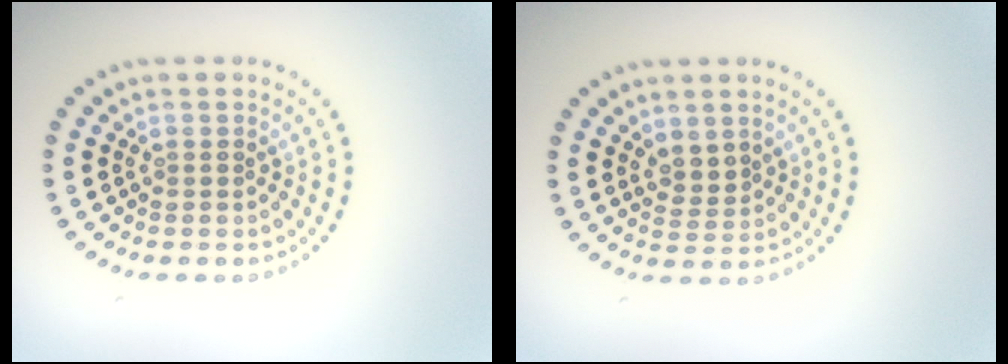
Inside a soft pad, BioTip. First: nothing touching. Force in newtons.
{"total": 1.6, "press": 1.3, "slide": 0.9}